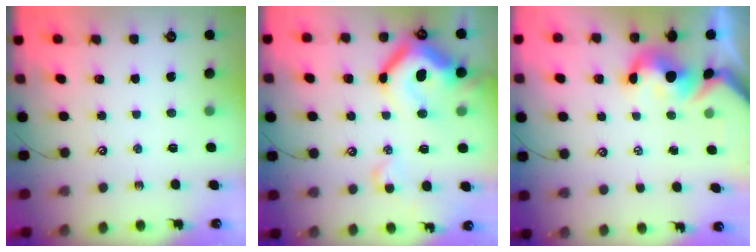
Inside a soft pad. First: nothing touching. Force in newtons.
{"total": 21.8, "press": 21.6, "slide": 3.3}
{"total": 3.0, "press": 2.8, "slide": 1.0}